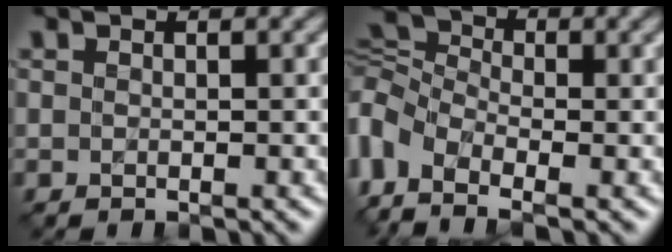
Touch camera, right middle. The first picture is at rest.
{"total": 6.5, "force": [-2.3, 4.1, 4.4], "torque": [-0.113, 0.005, -0.069]}